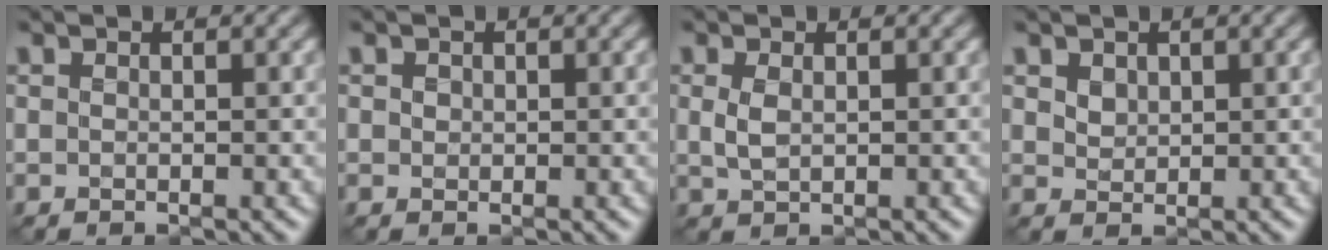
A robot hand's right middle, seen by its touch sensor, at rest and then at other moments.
{"total": 0.8, "force": [0.2, 0.7, 0.3], "torque": [-0.005, -0.003, 0.004]}
{"total": 1.5, "force": [0.0, 0.9, 1.2], "torque": [-0.033, -0.003, 0.003]}
{"total": 1.8, "force": [0.9, 1.3, 0.9], "torque": [-0.023, -0.002, 0.020]}